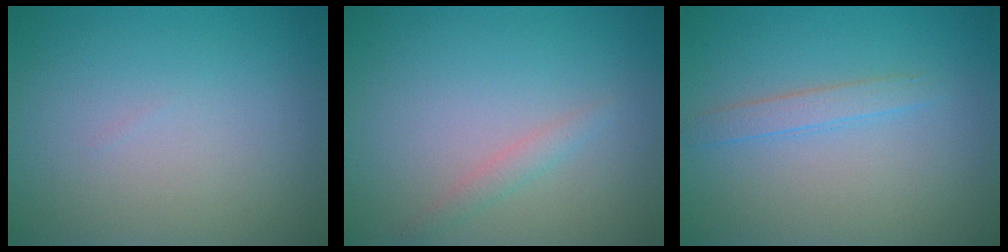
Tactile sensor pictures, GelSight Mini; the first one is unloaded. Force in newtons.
{"total": 1.2, "press": 1.2, "slide": 0.0}
{"total": 1.5, "press": 1.5, "slide": 0.0}